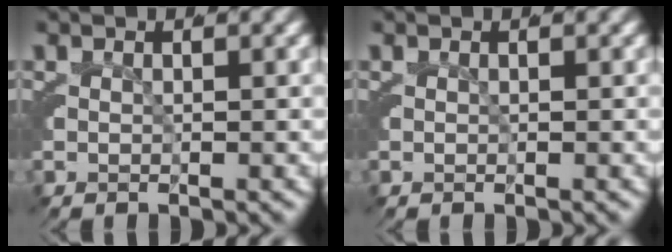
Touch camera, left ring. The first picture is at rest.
{"total": 0.0}